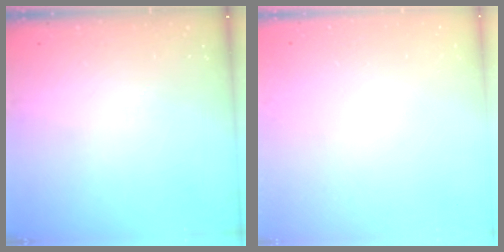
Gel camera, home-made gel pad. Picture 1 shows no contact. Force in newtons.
{"total": 0.0}